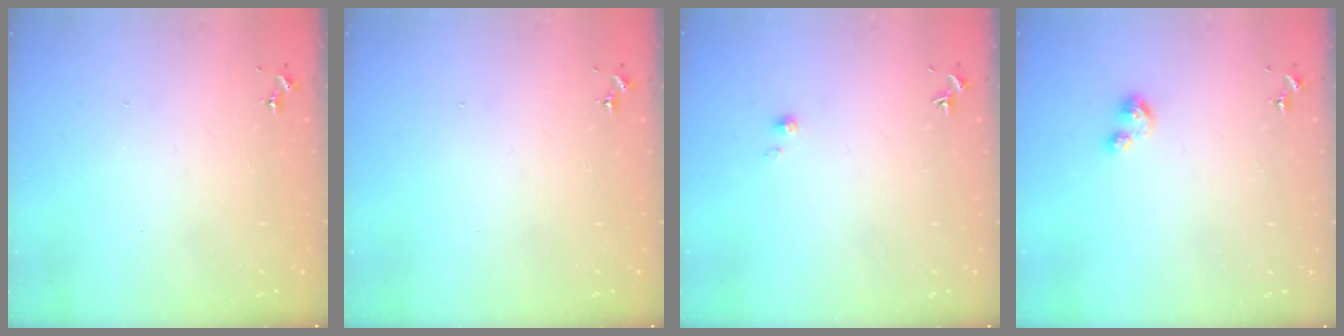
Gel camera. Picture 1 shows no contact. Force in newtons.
{"total": 0.0}
{"total": 2.0, "press": 1.9, "slide": 0.2}
{"total": 5.2, "press": 5.2, "slide": 0.5}